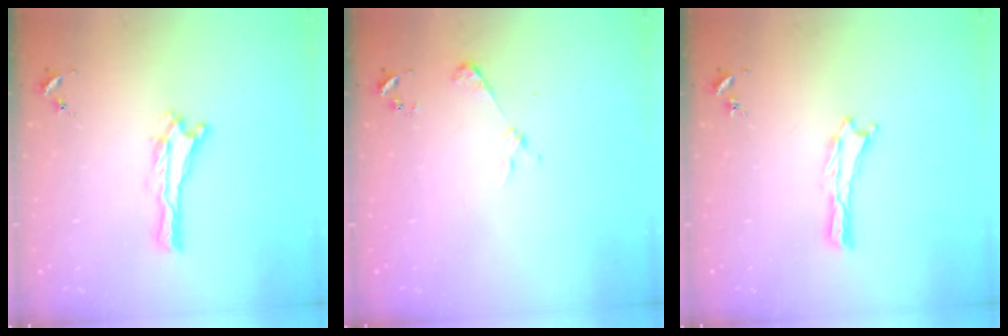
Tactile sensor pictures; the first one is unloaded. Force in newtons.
{"total": 2.2, "press": 2.2, "slide": 0.2}
{"total": 0.0}